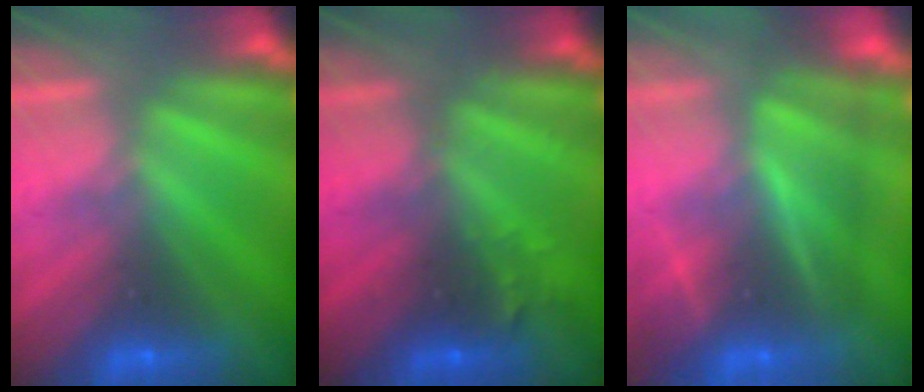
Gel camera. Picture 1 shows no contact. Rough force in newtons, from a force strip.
{"total": 2.8}
{"total": 4.1}